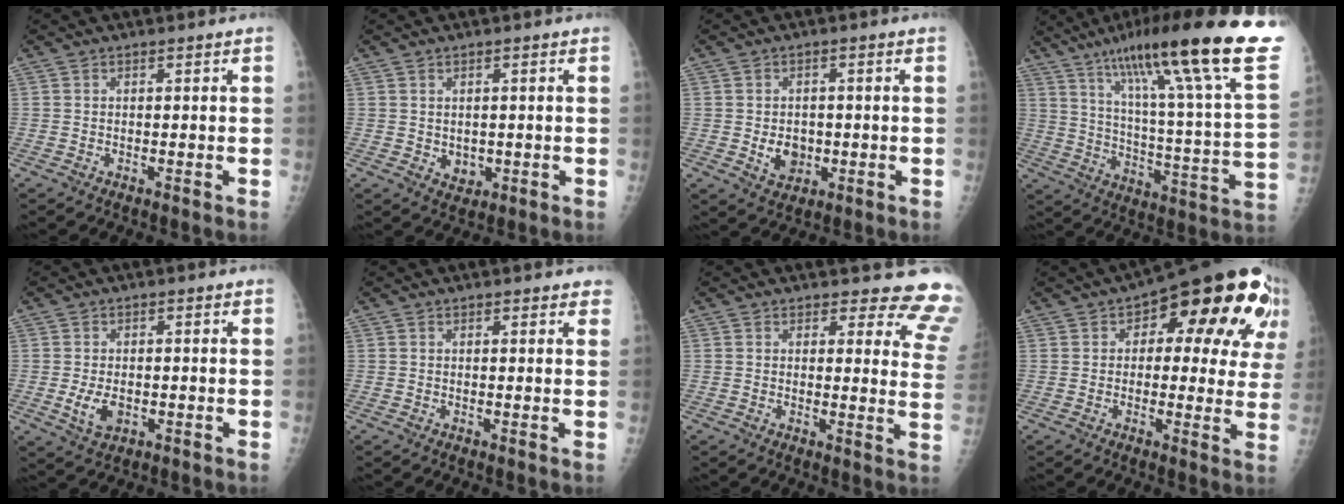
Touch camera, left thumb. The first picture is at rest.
{"total": 3.0, "force": [-0.1, 2.5, 1.6], "torque": [-0.013, -0.003, 0.009]}
{"total": 5.3, "force": [-0.8, 4.3, 3.1], "torque": [-0.026, 0.001, -0.004]}
{"total": 31.0, "force": [20.3, 3.3, 23.2], "torque": [-0.328, -0.067, 0.301]}
{"total": 4.7, "force": [-0.9, 3.0, 3.5], "torque": [-0.060, -0.006, -0.010]}
{"total": 2.4, "force": [1.9, 1.0, 1.1], "torque": [0.012, 0.000, 0.015]}
{"total": 12.9, "force": [12.1, 3.8, 2.1], "torque": [0.036, -0.105, 0.098]}
{"total": 21.1, "force": [8.3, 10.0, 16.7], "torque": [-0.167, 0.006, 0.099]}